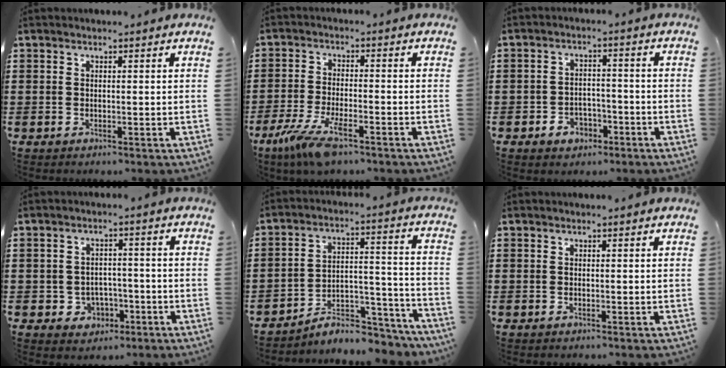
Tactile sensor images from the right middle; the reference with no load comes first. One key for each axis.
{"total": 7.9, "fx": -4.8, "fy": 1.7, "fz": 6.0, "tx": -0.141, "ty": -0.017, "tz": -0.092}
{"total": 3.2, "fx": -2.3, "fy": 2.0, "fz": 1.1, "tx": -0.024, "ty": 0.004, "tz": -0.047}
{"total": 3.2, "fx": -1.7, "fy": 2.6, "fz": 1.0, "tx": -0.028, "ty": 0.004, "tz": -0.037}
{"total": 6.5, "fx": -6.0, "fy": 1.6, "fz": 1.9, "tx": -0.026, "ty": 0.013, "tz": -0.114}
{"total": 0.0}